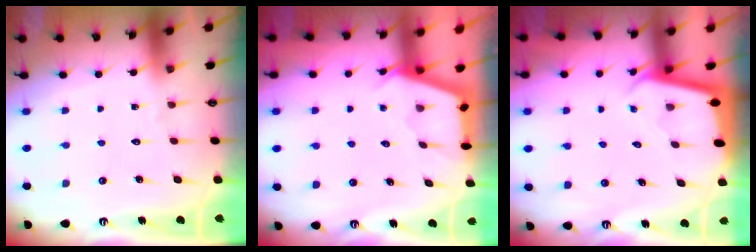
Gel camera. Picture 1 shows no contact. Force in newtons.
{"total": 2.8, "press": 2.8, "slide": 0.3}
{"total": 1.9, "press": 1.9, "slide": 0.1}